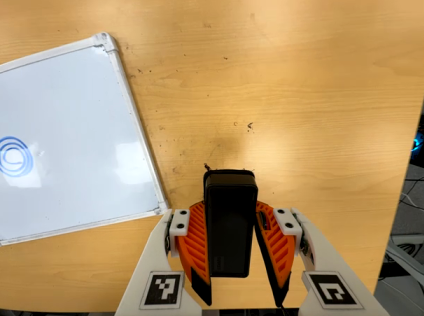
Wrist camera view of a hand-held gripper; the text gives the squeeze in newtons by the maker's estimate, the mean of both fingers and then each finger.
{"total": 6.5, "left": 5.0, "right": 8.0}